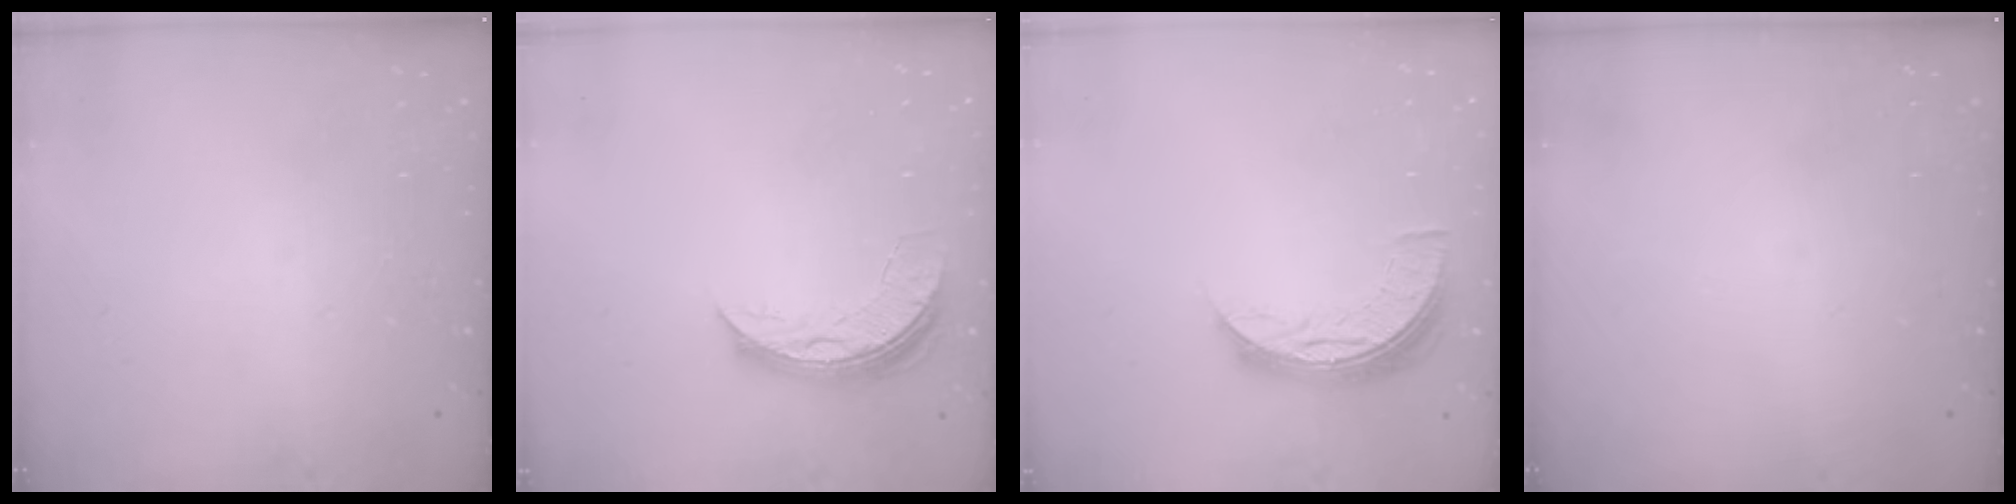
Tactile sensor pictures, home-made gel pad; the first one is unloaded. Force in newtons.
{"total": 7.4, "press": 7.4, "slide": 0.6}
{"total": 7.7, "press": 7.6, "slide": 0.7}
{"total": 0.0}